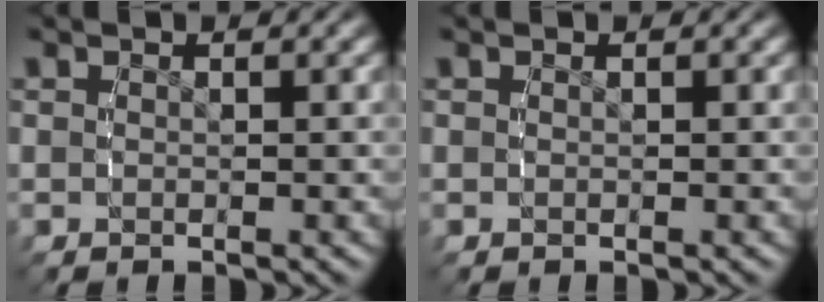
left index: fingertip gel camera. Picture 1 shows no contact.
{"total": 0.0}